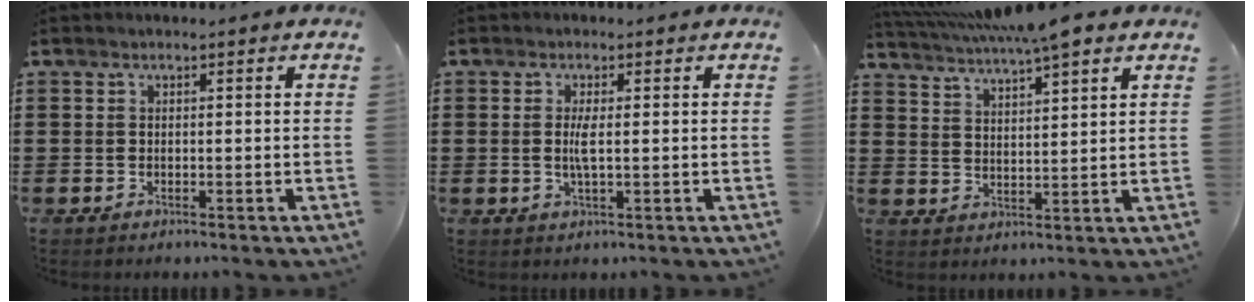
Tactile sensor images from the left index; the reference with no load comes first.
{"total": 2.7, "force": [0.0, 0.4, 2.7], "torque": [-0.060, -0.005, -0.004]}
{"total": 6.0, "force": [5.1, 0.4, 3.1], "torque": [-0.075, -0.014, 0.091]}